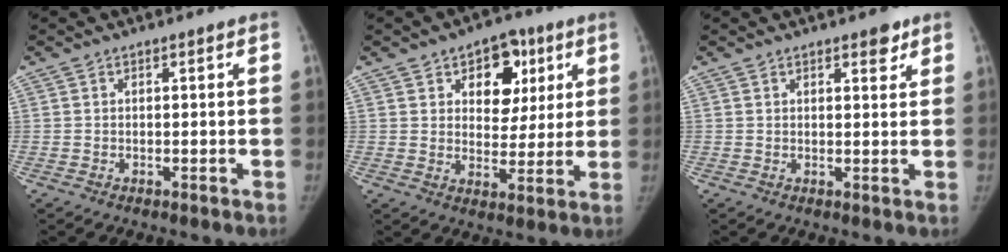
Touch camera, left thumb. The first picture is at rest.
{"total": 11.0, "force": [4.7, 7.6, 6.5], "torque": [-0.038, -0.015, 0.065]}
{"total": 2.7, "force": [1.8, 1.2, 1.6], "torque": [-0.007, -0.009, 0.021]}